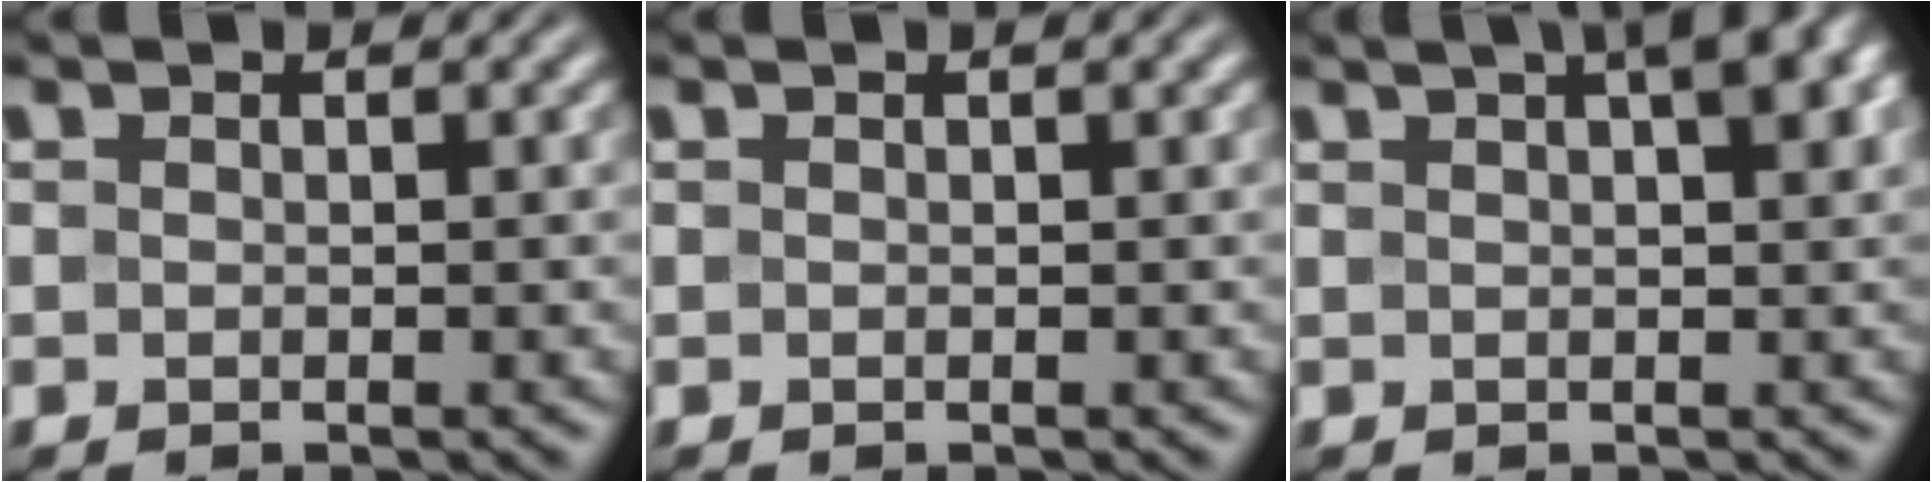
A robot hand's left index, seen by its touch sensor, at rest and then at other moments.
{"total": 0.5, "force": [0.3, 0.1, 0.4], "torque": [-0.006, 0.005, 0.004]}
{"total": 5.9, "force": [3.0, 1.9, 4.7], "torque": [-0.041, 0.025, 0.028]}